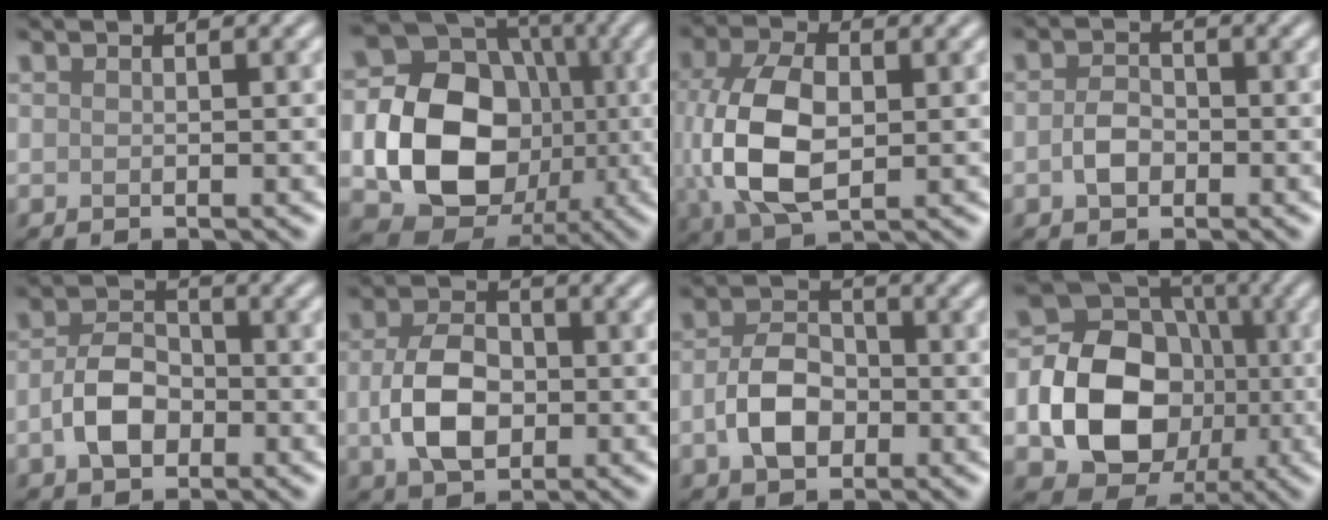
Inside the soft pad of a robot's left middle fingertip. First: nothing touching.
{"total": 13.2, "force": [-1.6, 10.7, 7.7], "torque": [-0.136, -0.013, -0.038]}
{"total": 8.9, "force": [0.0, 5.6, 6.9], "torque": [-0.168, -0.004, 0.006]}
{"total": 2.2, "force": [-0.6, 1.6, 1.4], "torque": [-0.029, 0.001, -0.016]}
{"total": 4.2, "force": [-1.3, 2.9, 2.8], "torque": [-0.057, 0.004, -0.029]}
{"total": 5.8, "force": [-0.6, 3.9, 4.2], "torque": [-0.093, -0.003, -0.013]}
{"total": 4.6, "force": [-1.2, 3.1, 3.1], "torque": [-0.061, 0.003, -0.026]}
{"total": 11.9, "force": [-2.1, 9.4, 7.0], "torque": [-0.128, -0.008, -0.049]}